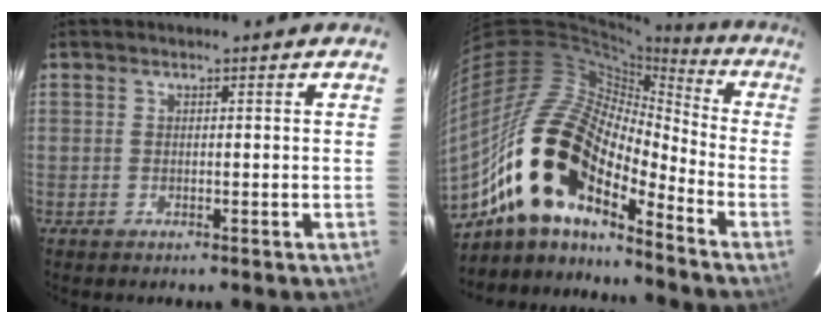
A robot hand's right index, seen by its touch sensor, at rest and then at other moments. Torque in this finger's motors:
{"motor_torque": [1.53, -0.53, 1.06, 0.21]}